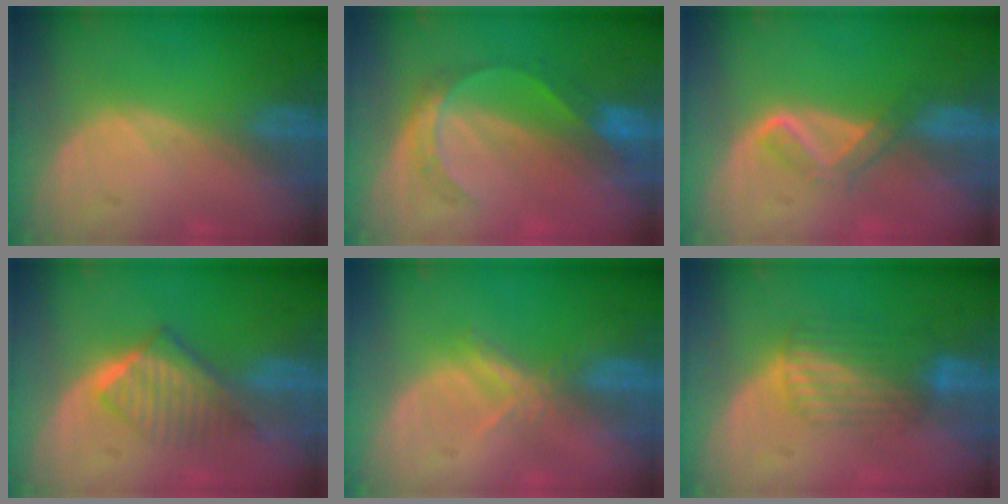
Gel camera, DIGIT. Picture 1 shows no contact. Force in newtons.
{"total": 5.4, "press": 5.0, "slide": 2.1}
{"total": 3.5, "press": 3.4, "slide": 0.6}
{"total": 6.5, "press": 5.7, "slide": 3.1}
{"total": 2.6, "press": 2.5, "slide": 0.9}
{"total": 7.1, "press": 6.0, "slide": 3.9}